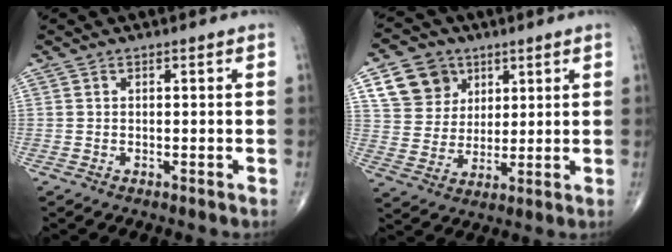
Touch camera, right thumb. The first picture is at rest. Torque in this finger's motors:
{"motor_torque": [0.35, 1.97, 0.58, 0.29, 0.03]}